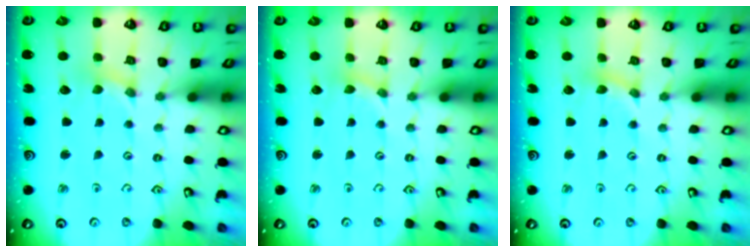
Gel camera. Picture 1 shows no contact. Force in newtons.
{"total": 1.1, "press": 1.1, "slide": 0.1}
{"total": 2.9, "press": 2.8, "slide": 0.4}